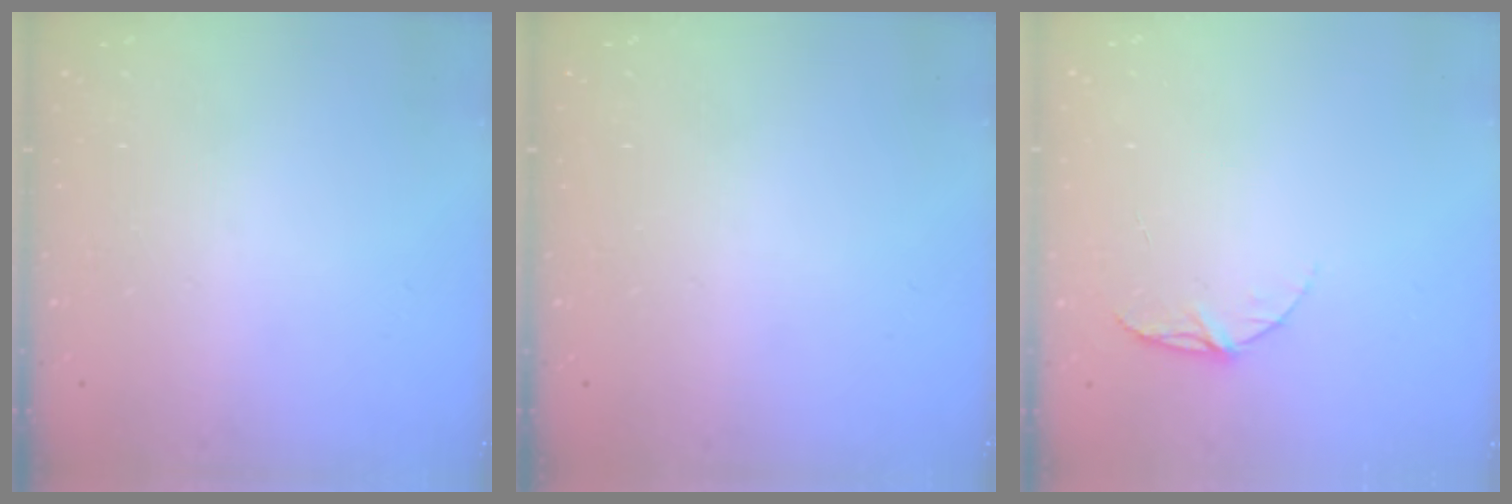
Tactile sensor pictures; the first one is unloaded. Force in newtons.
{"total": 0.0}
{"total": 5.6, "press": 5.6, "slide": 0.5}